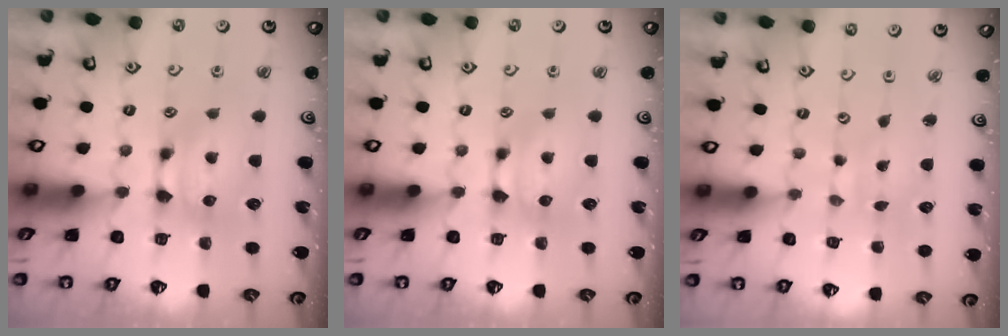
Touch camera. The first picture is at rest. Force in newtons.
{"total": 0.0}
{"total": 5.5, "press": 5.5, "slide": 0.3}